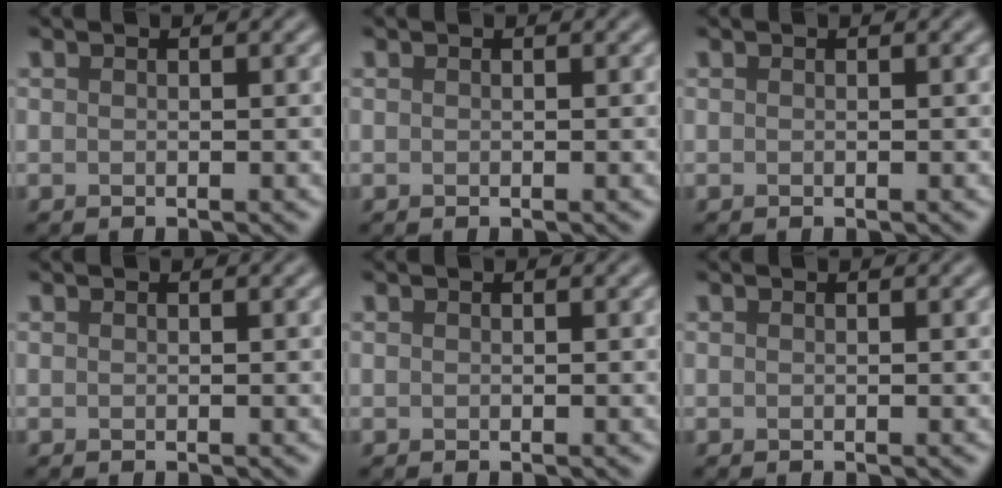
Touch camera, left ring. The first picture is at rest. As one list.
[{"total": 0.0}, {"total": 0.0}, {"total": 0.0}, {"total": 0.0}, {"total": 0.0}]